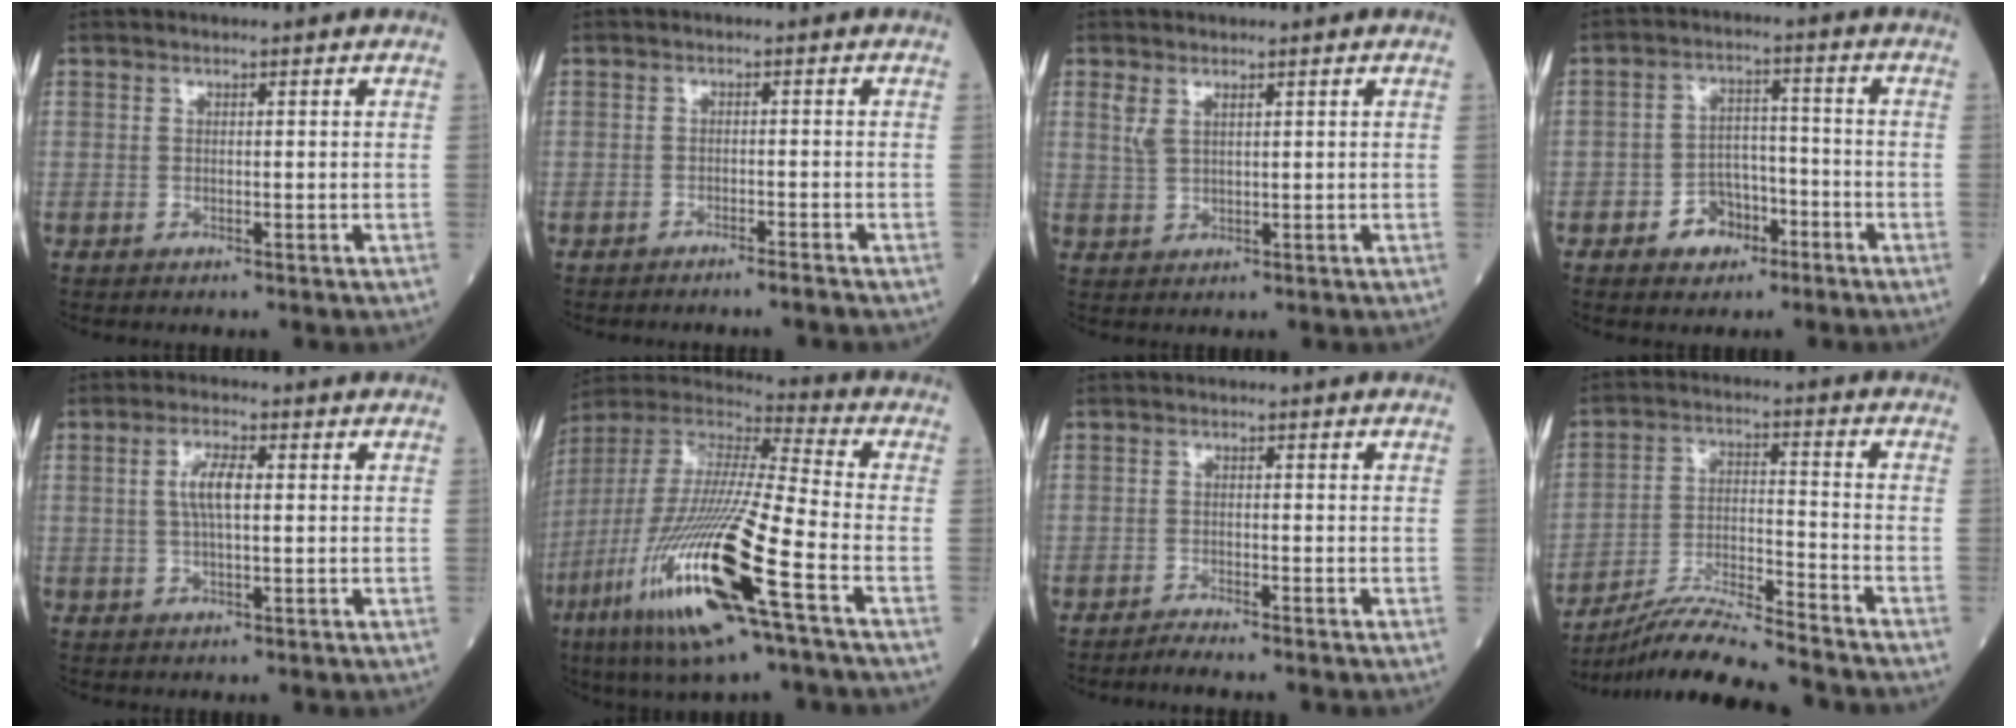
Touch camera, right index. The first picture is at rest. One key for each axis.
{"total": 2.4, "fx": -2.1, "fy": -0.4, "fz": 1.0, "tx": -0.014, "ty": 0.002, "tz": -0.027}
{"total": 2.2, "fx": 1.3, "fy": 0.9, "fz": 1.6, "tx": -0.042, "ty": 0.010, "tz": 0.036}
{"total": 5.5, "fx": -3.0, "fy": 3.9, "fz": 2.5, "tx": -0.040, "ty": 0.019, "tz": -0.043}
{"total": 4.4, "fx": 0.7, "fy": 0.9, "fz": 4.3, "tx": -0.087, "ty": 0.007, "tz": 0.014}
{"total": 23.8, "fx": -9.9, "fy": 1.7, "fz": 21.6, "tx": -0.473, "ty": -0.054, "tz": -0.189}
{"total": 2.0, "fx": -1.8, "fy": -0.6, "fz": 0.5, "tx": -0.013, "ty": -0.003, "tz": -0.031}
{"total": 13.4, "fx": -12.3, "fy": -0.8, "fz": 5.2, "tx": -0.090, "ty": -0.004, "tz": -0.215}